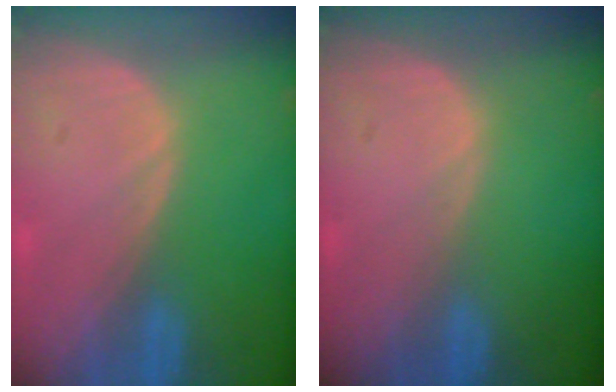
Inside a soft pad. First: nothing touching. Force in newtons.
{"total": 0.0}